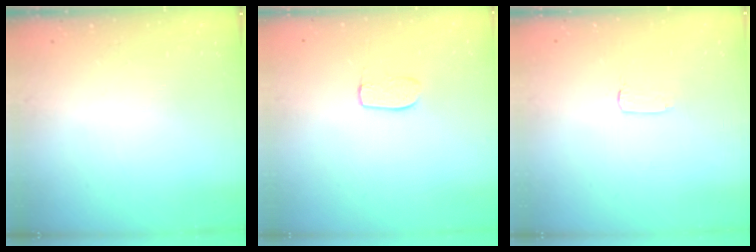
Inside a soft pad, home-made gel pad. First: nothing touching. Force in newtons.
{"total": 6.3, "press": 6.3, "slide": 0.1}
{"total": 1.0, "press": 1.0, "slide": 0.1}